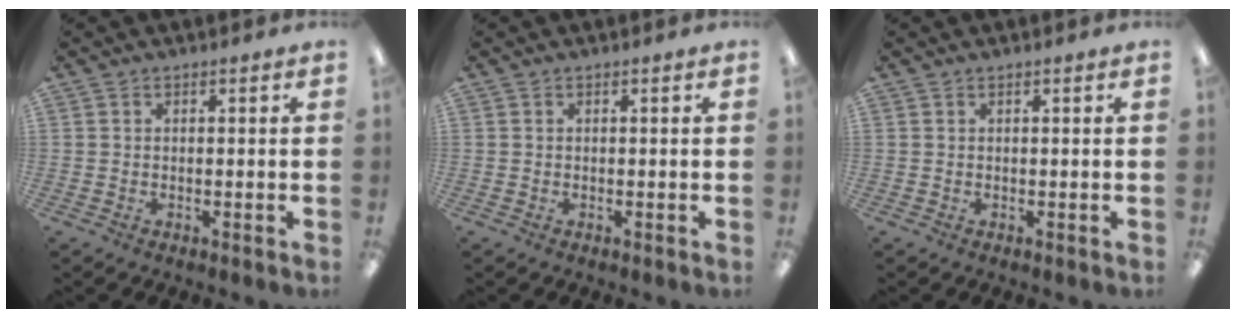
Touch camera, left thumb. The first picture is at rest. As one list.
[{"total": 0.0}, {"total": 0.0}]